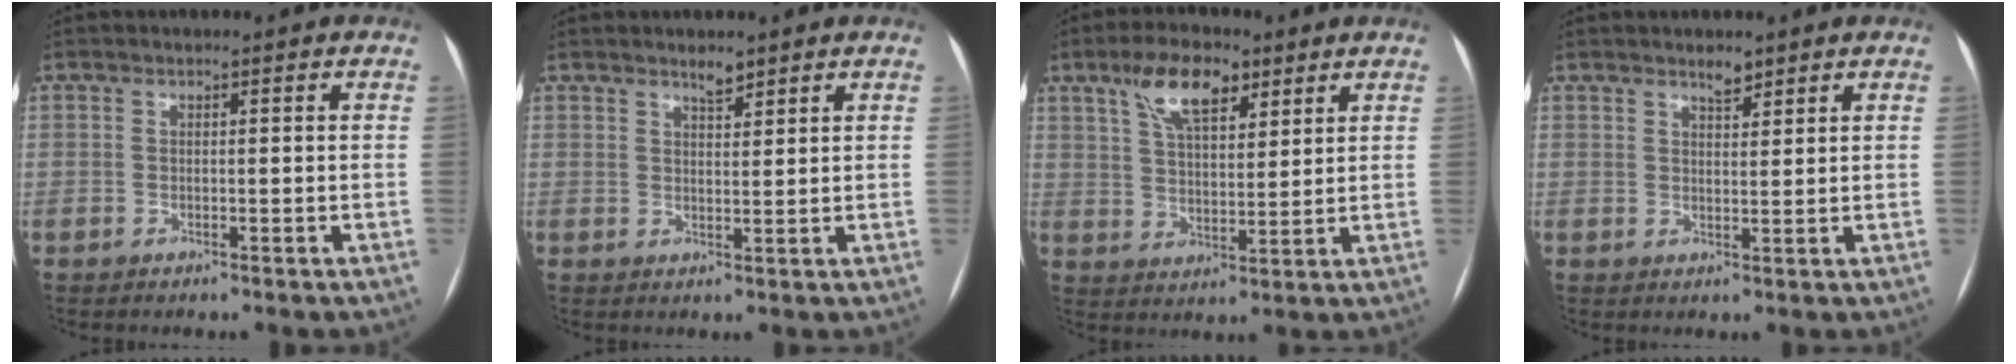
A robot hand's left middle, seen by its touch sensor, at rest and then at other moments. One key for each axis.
{"total": 2.3, "fx": 1.9, "fy": 0.5, "fz": 1.1, "tx": -0.020, "ty": -0.002, "tz": 0.033}
{"total": 9.3, "fx": 5.6, "fy": 3.6, "fz": 6.5, "tx": -0.125, "ty": 0.016, "tz": 0.104}
{"total": 2.3, "fx": 1.9, "fy": 0.7, "fz": 1.0, "tx": -0.020, "ty": -0.002, "tz": 0.032}